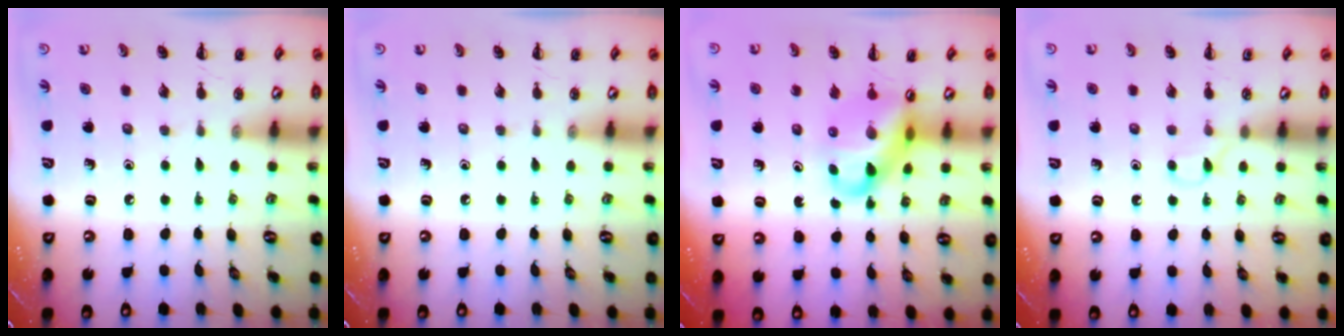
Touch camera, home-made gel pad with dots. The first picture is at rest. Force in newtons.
{"total": 0.0}
{"total": 10.2, "press": 9.8, "slide": 2.8}
{"total": 2.6, "press": 2.4, "slide": 0.9}